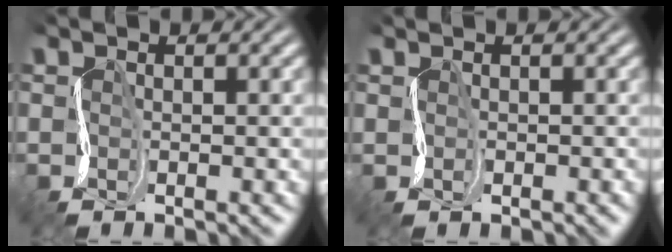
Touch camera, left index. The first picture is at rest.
{"total": 0.7, "force": [0.2, -0.1, -0.7], "torque": [0.006, 0.001, 0.003]}